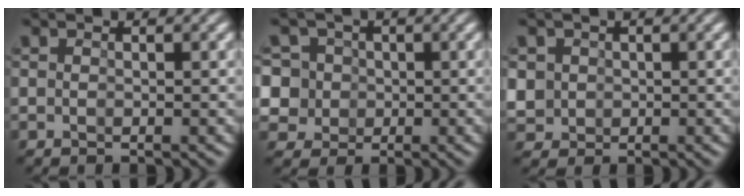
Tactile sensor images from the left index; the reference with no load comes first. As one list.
[{"total": 7.3, "force": [0.5, 7.0, 2.2], "torque": [-0.082, 0.029, 0.003]}, {"total": 4.0, "force": [0.2, 3.8, 1.2], "torque": [-0.050, 0.023, 0.009]}]